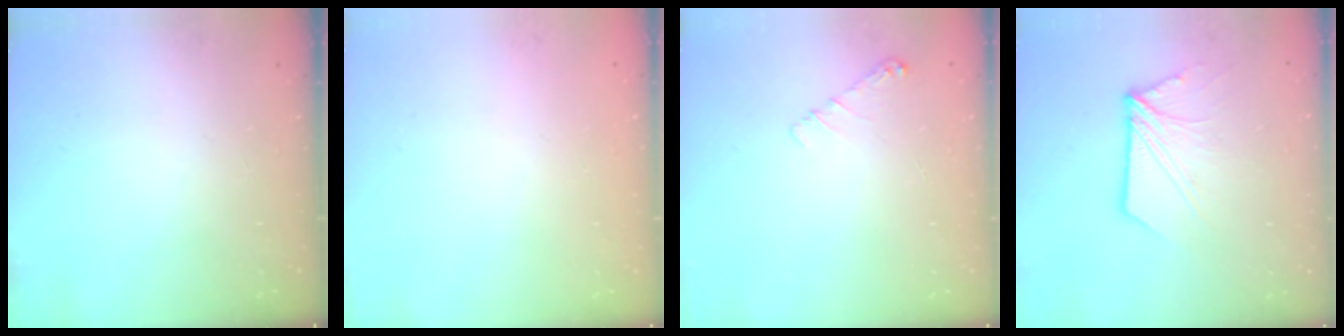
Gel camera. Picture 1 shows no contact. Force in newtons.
{"total": 0.0}
{"total": 4.1, "press": 4.1, "slide": 0.6}
{"total": 9.8, "press": 9.7, "slide": 0.9}